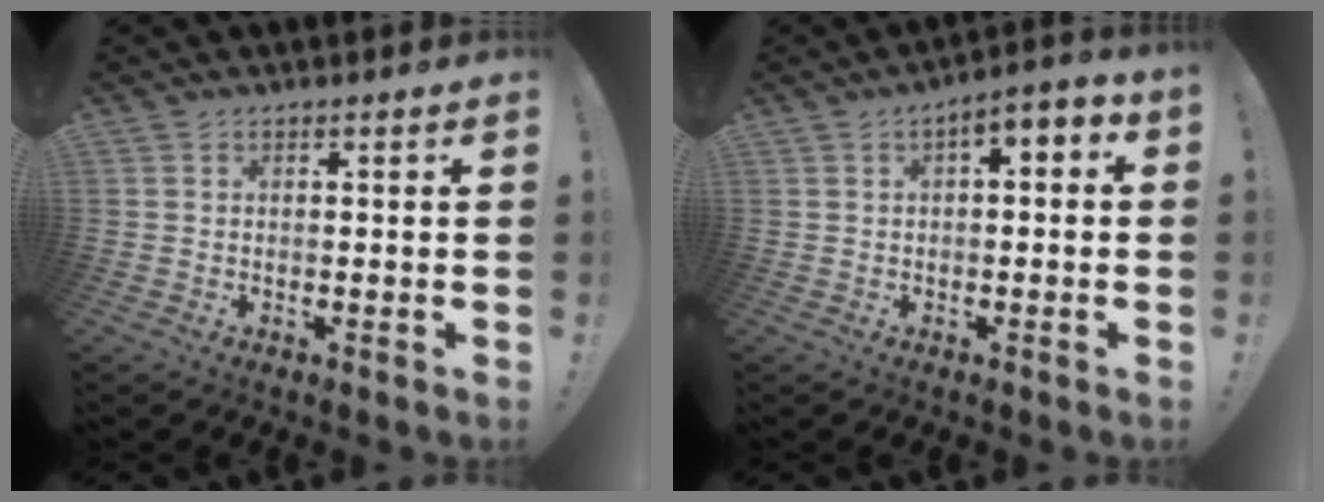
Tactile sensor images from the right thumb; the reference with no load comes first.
{"total": 4.0, "force": [-0.3, 1.9, 3.5], "torque": [-0.049, 0.001, -0.005]}